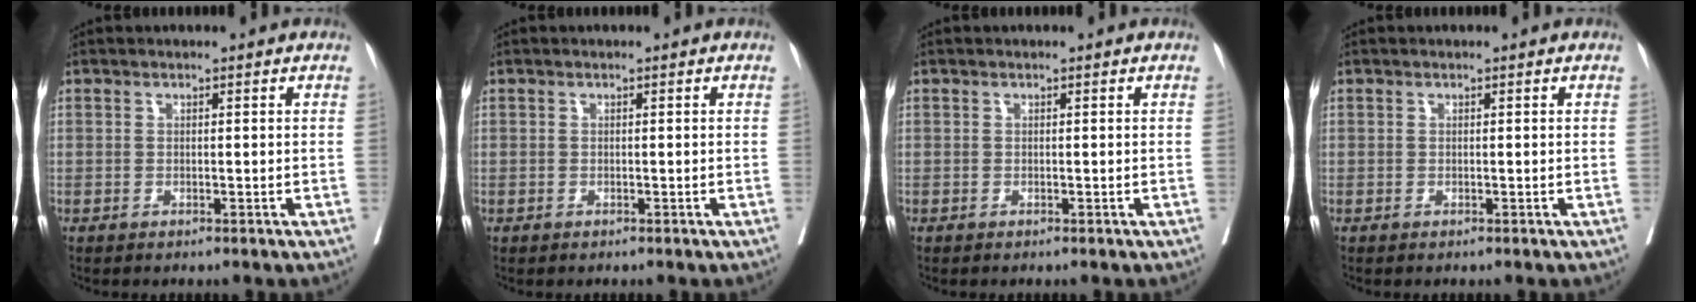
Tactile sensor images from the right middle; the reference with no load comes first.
{"total": 0.0}
{"total": 0.0}
{"total": 0.0}